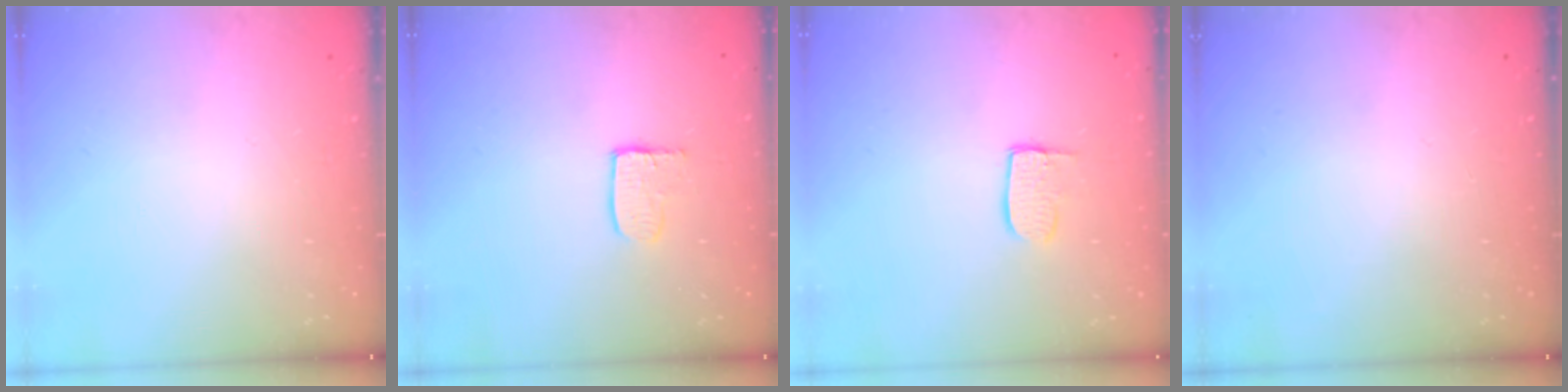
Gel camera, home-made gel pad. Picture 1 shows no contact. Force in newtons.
{"total": 5.0, "press": 5.0, "slide": 0.4}
{"total": 6.7, "press": 6.7, "slide": 0.2}
{"total": 0.0}